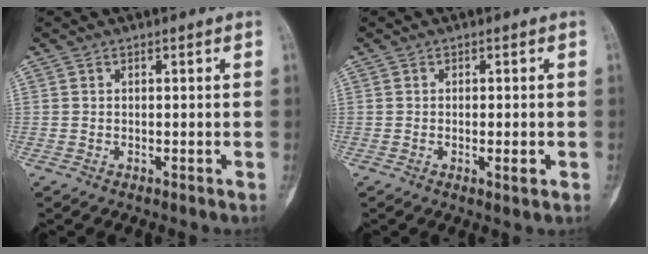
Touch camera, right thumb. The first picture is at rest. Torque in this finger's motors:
{"motor_torque": [-0.60, -0.04, -0.36, 0.02, 0.01]}